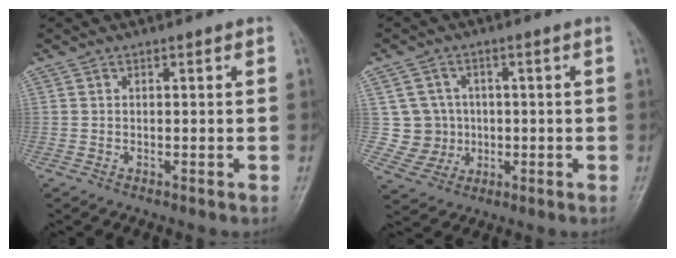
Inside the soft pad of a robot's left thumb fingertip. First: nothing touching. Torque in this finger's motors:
{"motor_torque": [-0.06, -0.09, -0.24, -0.07, 0.00]}